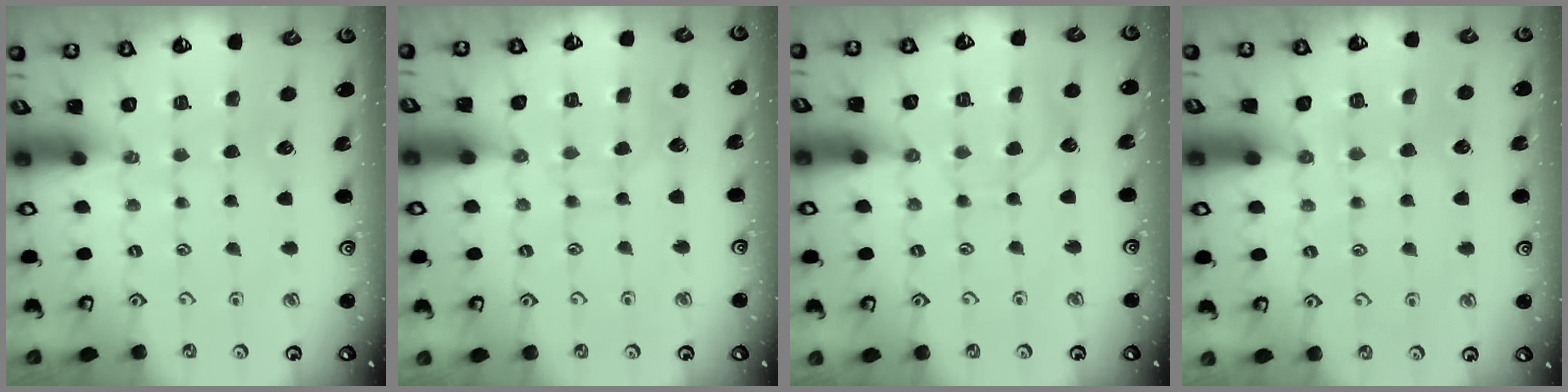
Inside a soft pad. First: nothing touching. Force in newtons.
{"total": 6.8, "press": 6.7, "slide": 0.6}
{"total": 5.9, "press": 5.9, "slide": 0.6}
{"total": 6.3, "press": 6.2, "slide": 0.6}